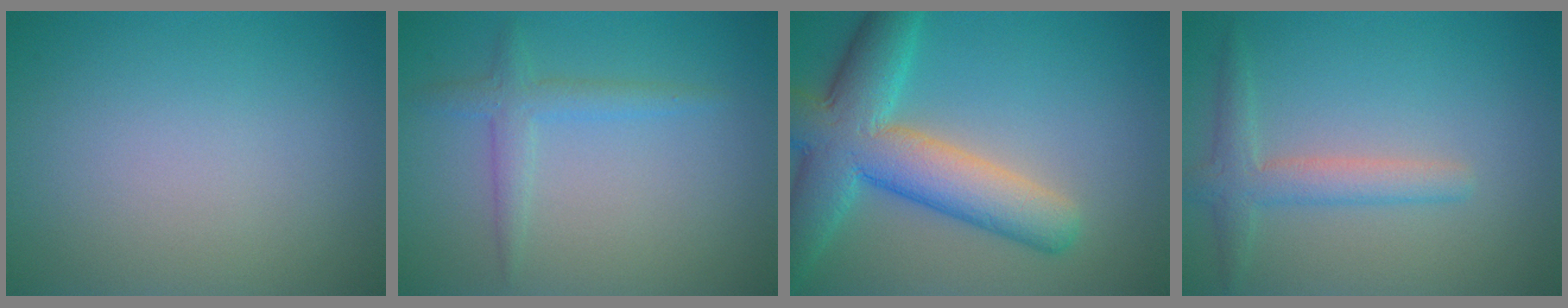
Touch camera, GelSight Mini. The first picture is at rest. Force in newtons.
{"total": 2.1, "press": 2.1, "slide": 0.1}
{"total": 8.9, "press": 8.9, "slide": 0.4}
{"total": 2.8, "press": 2.8, "slide": 0.1}